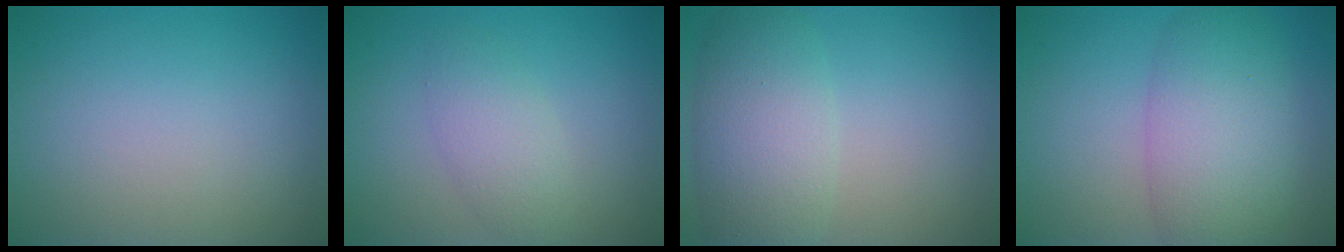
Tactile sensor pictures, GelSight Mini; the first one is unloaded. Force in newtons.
{"total": 2.7, "press": 2.7, "slide": 0.0}
{"total": 5.6, "press": 5.6, "slide": 0.2}
{"total": 6.9, "press": 6.9, "slide": 0.2}